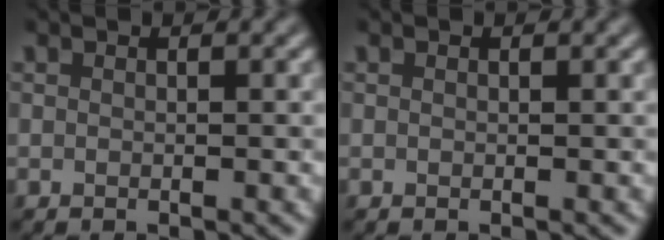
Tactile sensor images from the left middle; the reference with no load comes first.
{"total": 0.0}